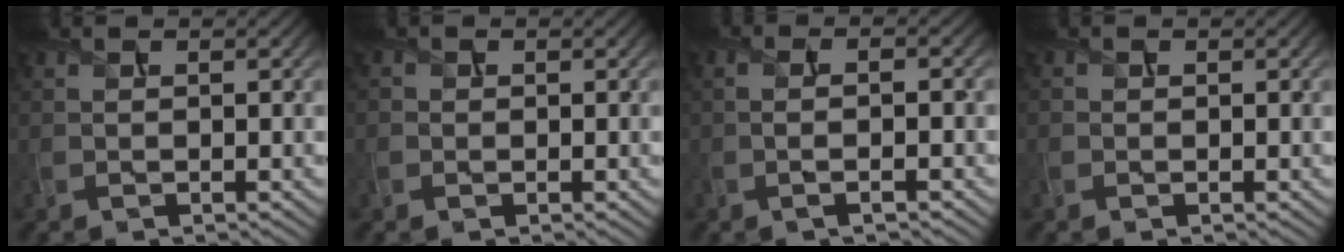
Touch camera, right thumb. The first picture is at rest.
{"total": 1.2, "force": [-0.2, 1.1, 0.1], "torque": [0.001, -0.005, -0.008]}
{"total": 2.6, "force": [-0.7, 0.7, 2.4], "torque": [-0.040, -0.002, -0.019]}
{"total": 0.8, "force": [-0.3, 0.7, 0.1], "torque": [0.001, -0.007, -0.006]}